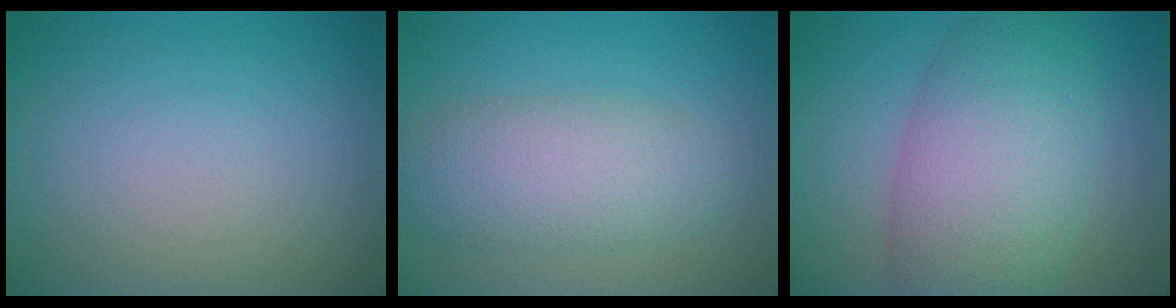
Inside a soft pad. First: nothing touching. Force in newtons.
{"total": 5.6, "press": 5.6, "slide": 0.1}
{"total": 9.5, "press": 9.5, "slide": 0.5}